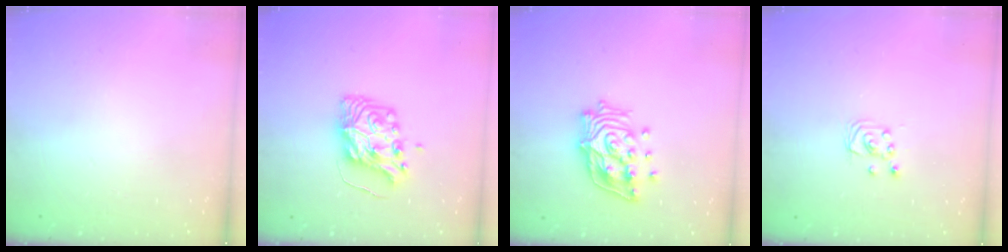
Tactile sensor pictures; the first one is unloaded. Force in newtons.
{"total": 8.9, "press": 8.9, "slide": 0.3}
{"total": 16.0, "press": 15.9, "slide": 2.3}
{"total": 2.4, "press": 2.4, "slide": 0.2}